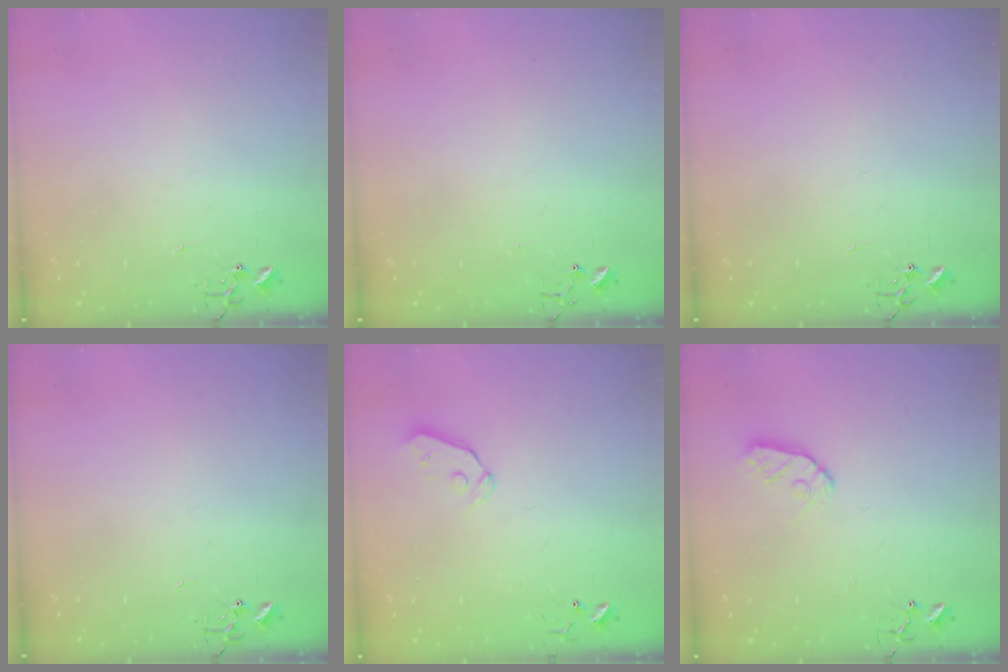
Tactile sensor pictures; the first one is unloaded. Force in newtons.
{"total": 5.0, "press": 5.0, "slide": 0.4}
{"total": 0.0}
{"total": 0.0}
{"total": 4.9, "press": 4.8, "slide": 0.9}
{"total": 8.0, "press": 8.0, "slide": 0.5}